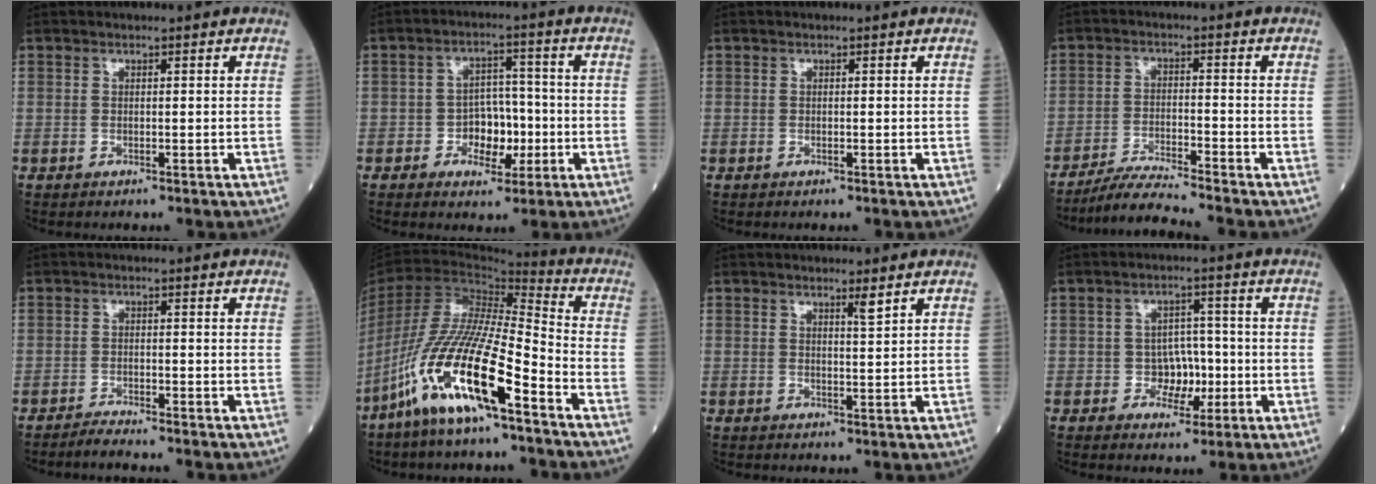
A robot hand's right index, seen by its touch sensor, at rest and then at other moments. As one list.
[{"total": 6.1, "force": [-1.7, 4.0, 4.2], "torque": [-0.065, 0.015, -0.025]}, {"total": 0.0}, {"total": 6.2, "force": [-5.7, -1.5, 1.9], "torque": [-0.038, -0.020, -0.105]}, {"total": 1.9, "force": [-1.8, -0.5, 0.4], "torque": [-0.015, -0.006, -0.034]}, {"total": 18.6, "force": [-10.4, 2.6, 15.2], "torque": [-0.328, -0.034, -0.196]}, {"total": 1.6, "force": [1.1, -0.2, 1.1], "torque": [-0.020, -0.006, 0.019]}, {"total": 4.4, "force": [-1.1, 3.6, 2.3], "torque": [-0.027, 0.011, -0.012]}]